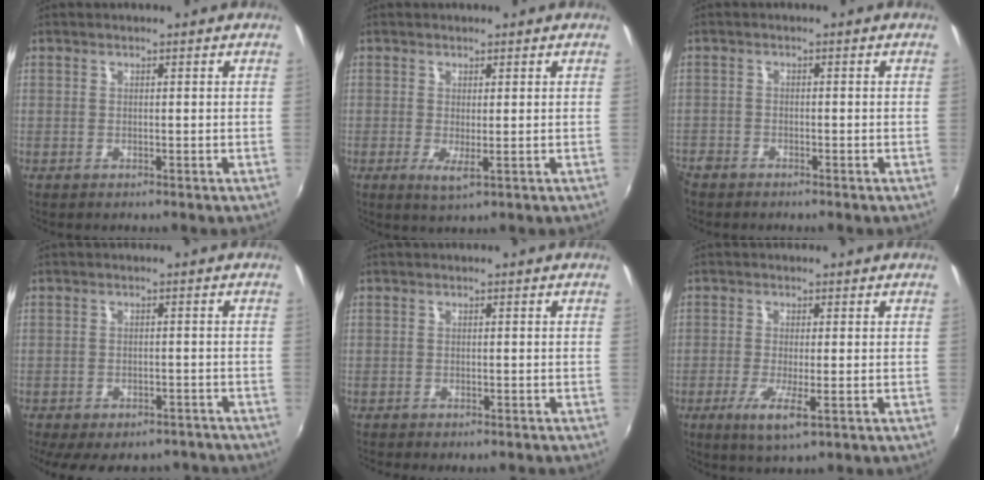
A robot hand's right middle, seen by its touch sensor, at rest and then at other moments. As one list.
[{"total": 2.6, "force": [-0.3, 0.4, 2.5], "torque": [-0.047, -0.011, -0.004]}, {"total": 3.1, "force": [-2.7, 1.3, 0.7], "torque": [-0.025, -0.010, -0.055]}, {"total": 14.8, "force": [-11.8, 5.9, 6.6], "torque": [-0.138, -0.021, -0.148]}, {"total": 2.1, "force": [-1.8, 0.6, 0.9], "torque": [-0.022, -0.012, -0.028]}, {"total": 5.3, "force": [-2.1, 0.6, 4.8], "torque": [-0.102, -0.017, -0.040]}]